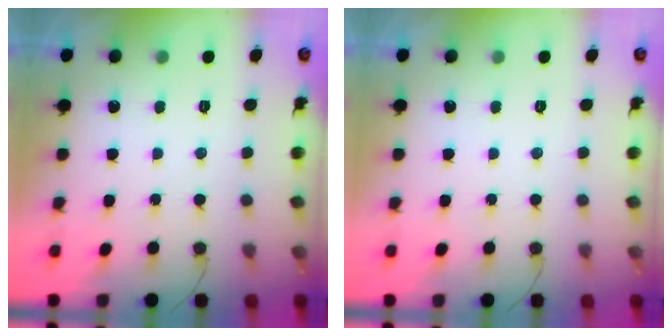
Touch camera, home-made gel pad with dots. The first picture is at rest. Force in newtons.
{"total": 0.0}